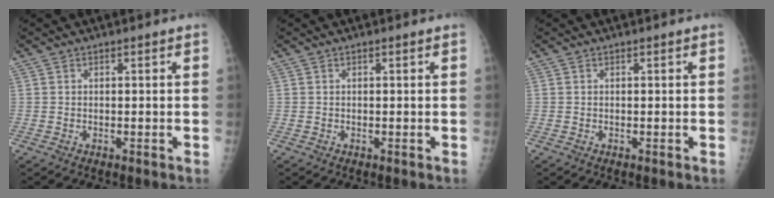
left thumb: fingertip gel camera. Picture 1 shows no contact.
{"total": 0.0}
{"total": 0.0}